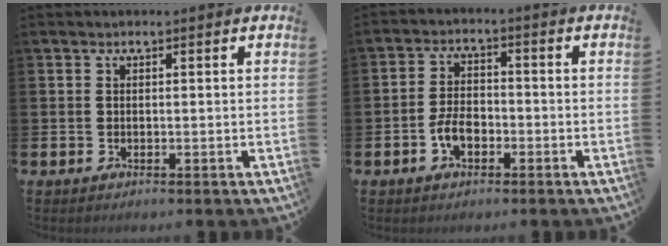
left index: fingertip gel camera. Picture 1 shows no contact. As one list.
[{"total": 3.9, "force": [-1.6, 2.2, 2.7], "torque": [-0.045, 0.004, -0.029]}]